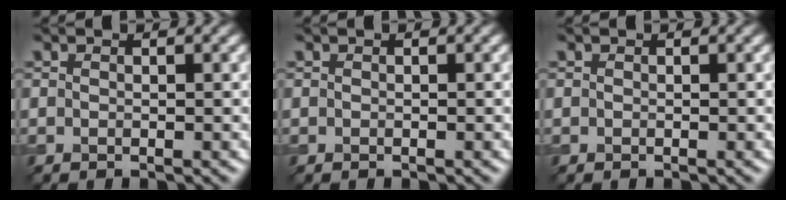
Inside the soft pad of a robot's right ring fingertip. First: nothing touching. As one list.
[{"total": 0.0}, {"total": 0.0}]